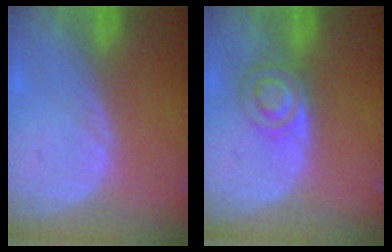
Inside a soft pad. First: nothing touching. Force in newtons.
{"total": 4.5, "press": 4.5, "slide": 0.4}